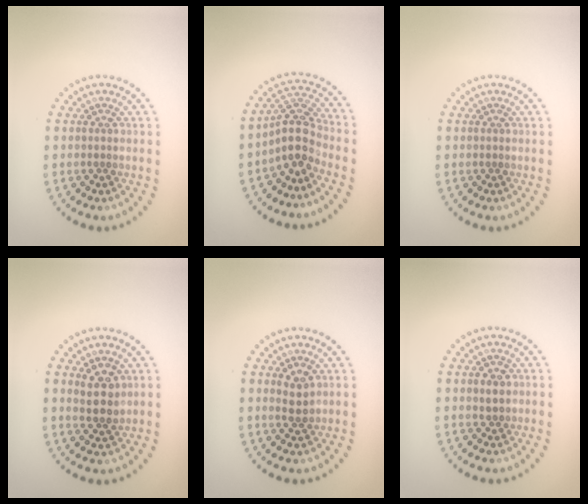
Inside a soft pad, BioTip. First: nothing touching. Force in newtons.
{"total": 3.8, "press": 2.9, "slide": 2.5}
{"total": 0.0}
{"total": 2.5, "press": 2.3, "slide": 0.9}
{"total": 1.9, "press": 1.8, "slide": 0.5}
{"total": 0.9, "press": 0.8, "slide": 0.2}